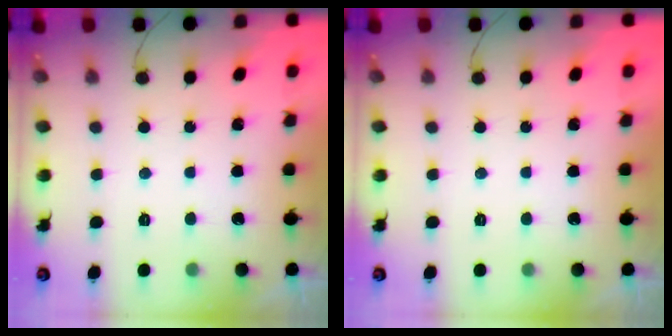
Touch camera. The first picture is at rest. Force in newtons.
{"total": 0.0}